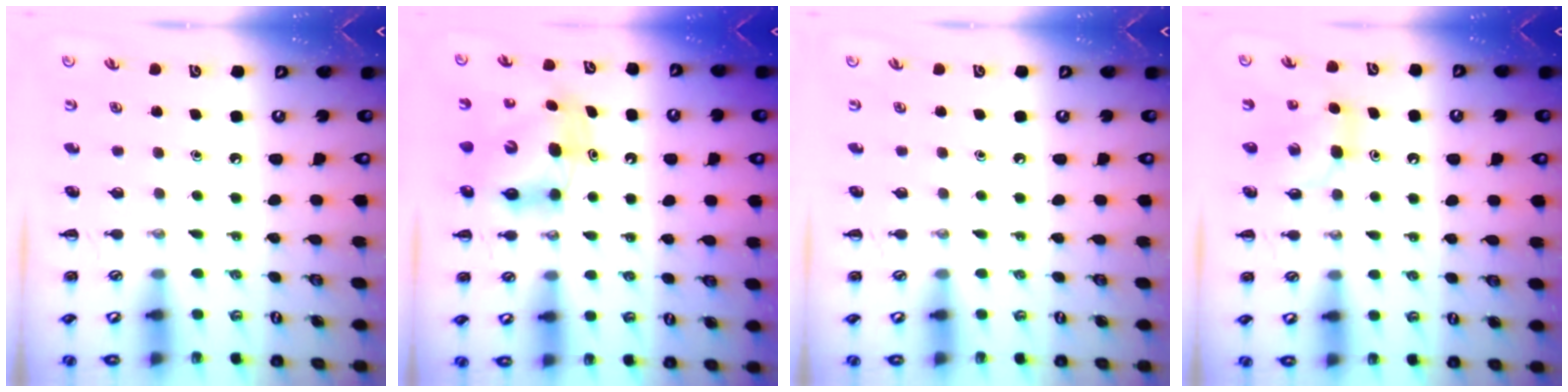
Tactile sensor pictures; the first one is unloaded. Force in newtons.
{"total": 7.7, "press": 7.6, "slide": 1.2}
{"total": 0.0}
{"total": 5.8, "press": 5.7, "slide": 1.1}